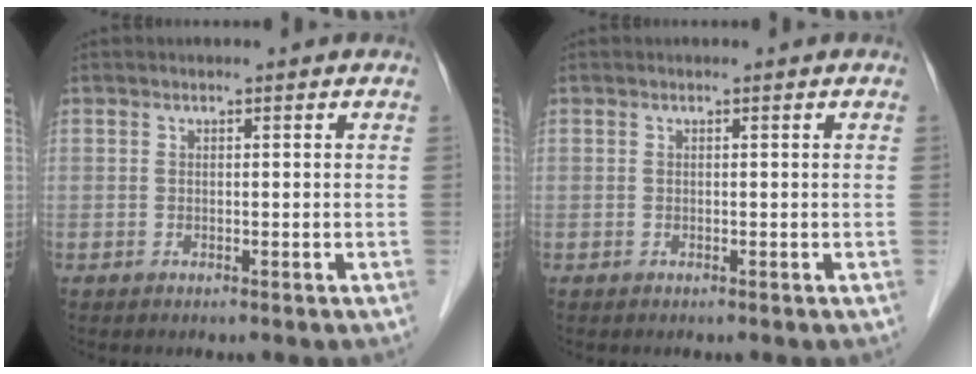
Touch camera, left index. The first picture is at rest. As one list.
[{"total": 0.0}]